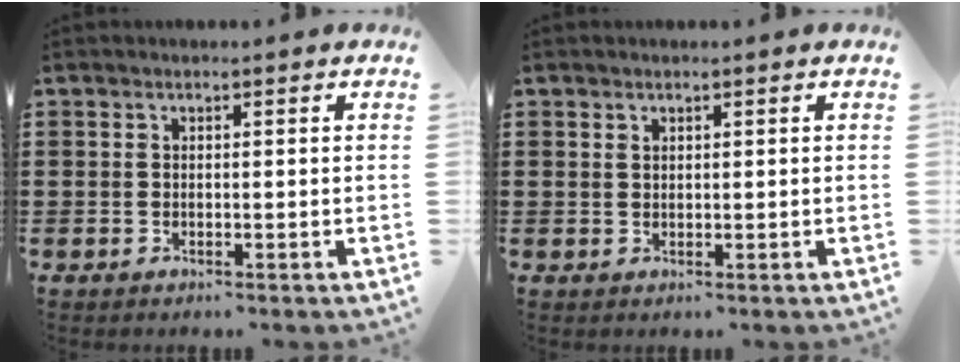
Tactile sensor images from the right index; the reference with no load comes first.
{"total": 0.8, "force": [0.6, 0.5, 0.2], "torque": [-0.007, 0.003, 0.011]}